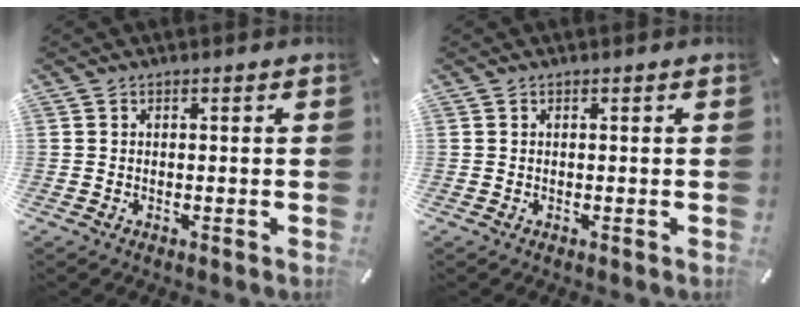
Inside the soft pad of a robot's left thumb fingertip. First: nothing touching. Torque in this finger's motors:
{"motor_torque": [0.00, 0.00, 0.00, 0.00, 0.00]}